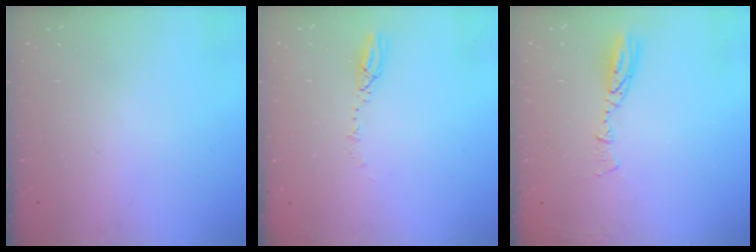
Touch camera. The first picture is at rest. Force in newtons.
{"total": 5.2, "press": 5.2, "slide": 0.4}
{"total": 8.0, "press": 8.0, "slide": 0.7}